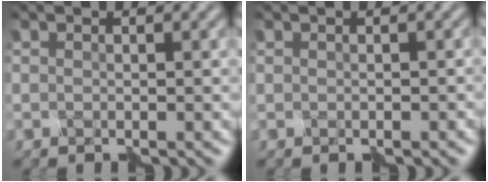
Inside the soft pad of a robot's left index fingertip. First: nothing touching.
{"total": 0.0}